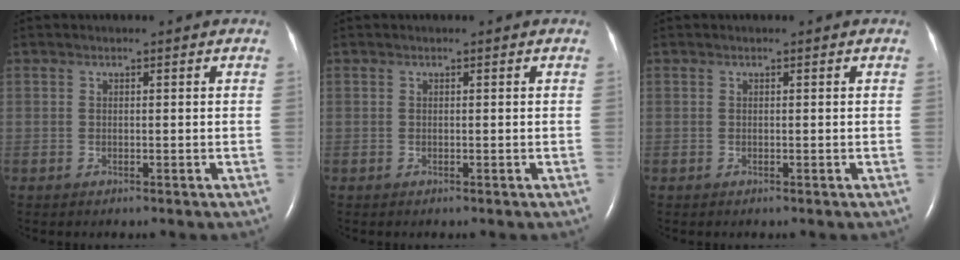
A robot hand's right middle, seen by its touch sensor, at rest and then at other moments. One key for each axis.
{"total": 0.0}
{"total": 0.0}